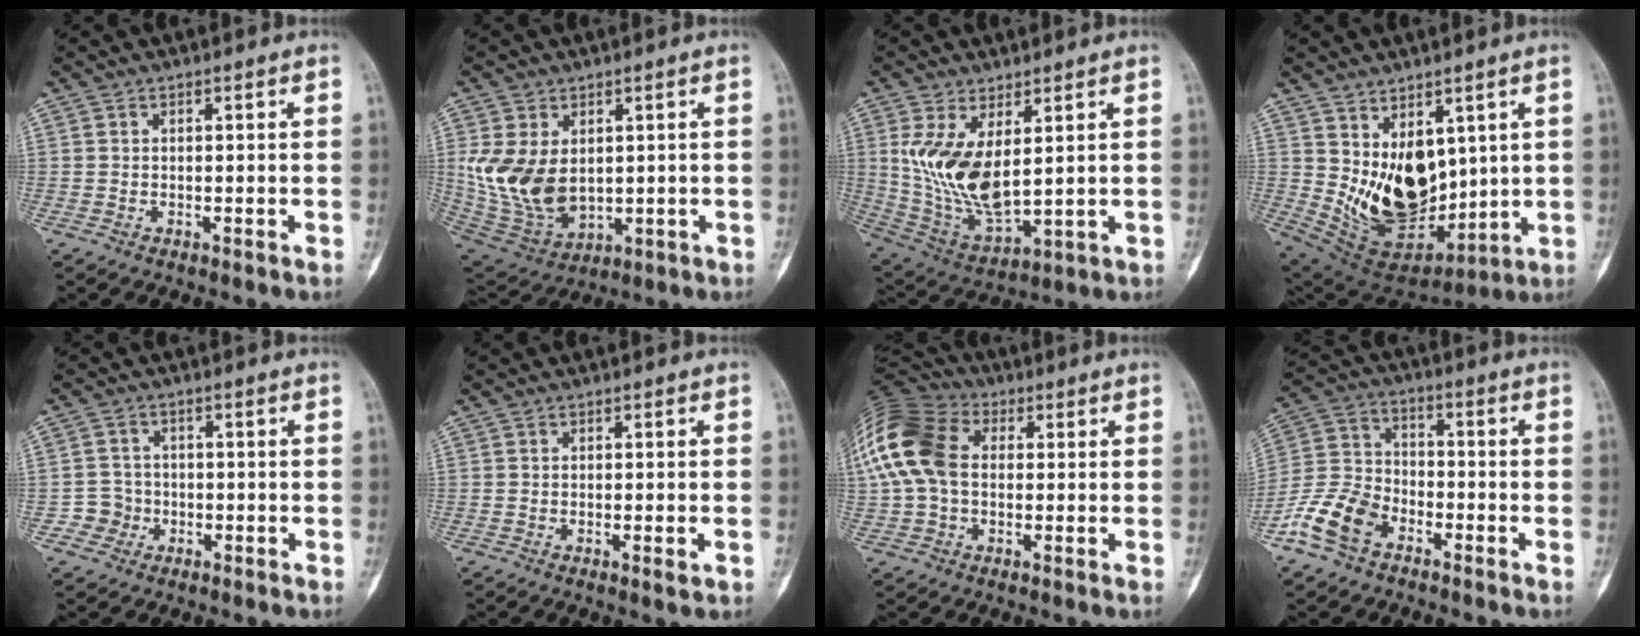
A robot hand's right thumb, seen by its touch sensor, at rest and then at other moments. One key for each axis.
{"total": 13.5, "fx": 1.4, "fy": 9.0, "fz": 10.0, "tx": -0.183, "ty": -0.015, "tz": 0.051}
{"total": 13.7, "fx": 2.9, "fy": 6.3, "fz": 11.8, "tx": -0.224, "ty": -0.027, "tz": 0.079}
{"total": 15.8, "fx": 3.0, "fy": 10.1, "fz": 11.8, "tx": -0.152, "ty": -0.042, "tz": 0.090}
{"total": 3.4, "fx": -1.4, "fy": 3.1, "fz": -0.3, "tx": 0.026, "ty": 0.012, "tz": -0.031}
{"total": 1.9, "fx": -0.5, "fy": 0.4, "fz": 1.8, "tx": -0.021, "ty": -0.007, "tz": -0.005}
{"total": 17.9, "fx": 2.2, "fy": 12.6, "fz": 12.5, "tx": -0.284, "ty": 0.033, "tz": 0.033}
{"total": 10.7, "fx": -6.4, "fy": 6.6, "fz": 5.4, "tx": -0.109, "ty": 0.036, "tz": -0.135}